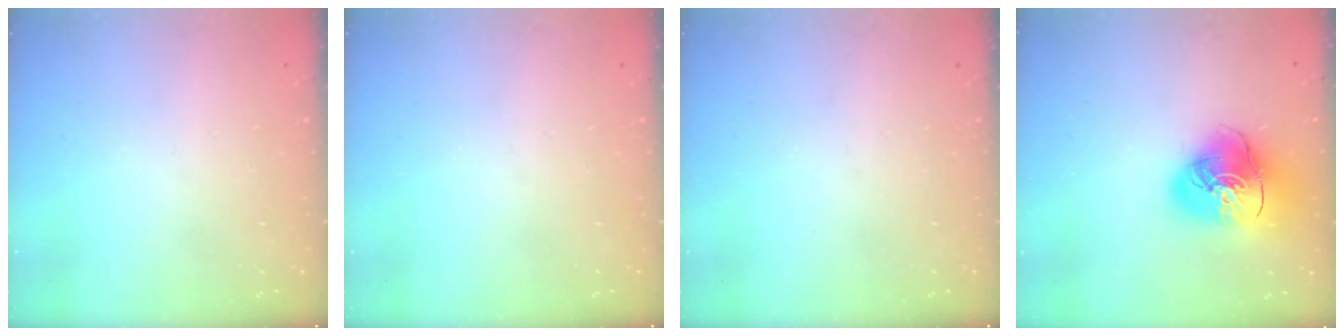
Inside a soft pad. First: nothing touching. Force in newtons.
{"total": 0.0}
{"total": 0.0}
{"total": 16.7, "press": 16.5, "slide": 2.0}